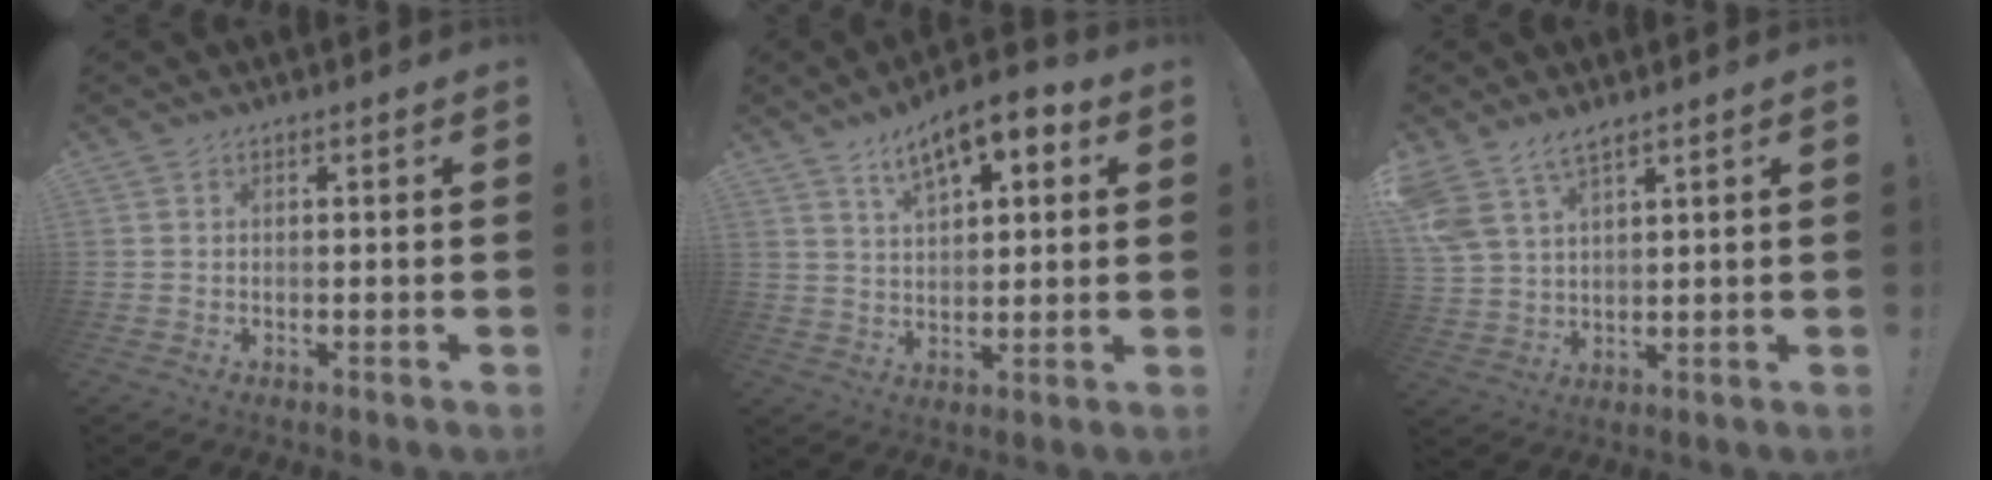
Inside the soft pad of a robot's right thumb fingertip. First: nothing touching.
{"total": 10.6, "force": [6.0, 4.4, 7.5], "torque": [-0.115, -0.026, 0.104]}
{"total": 7.2, "force": [5.6, 2.9, 3.6], "torque": [-0.074, -0.020, 0.111]}